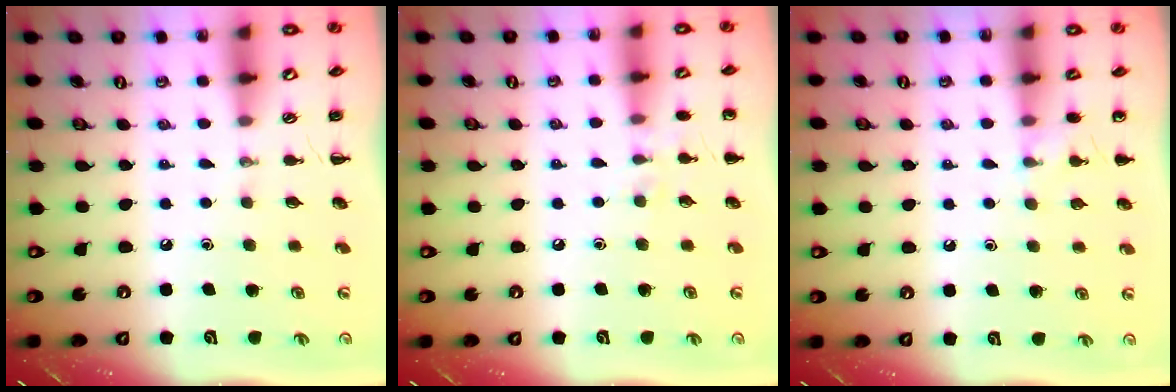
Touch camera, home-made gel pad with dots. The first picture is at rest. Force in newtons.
{"total": 5.9, "press": 5.6, "slide": 1.8}
{"total": 5.6, "press": 5.3, "slide": 1.7}